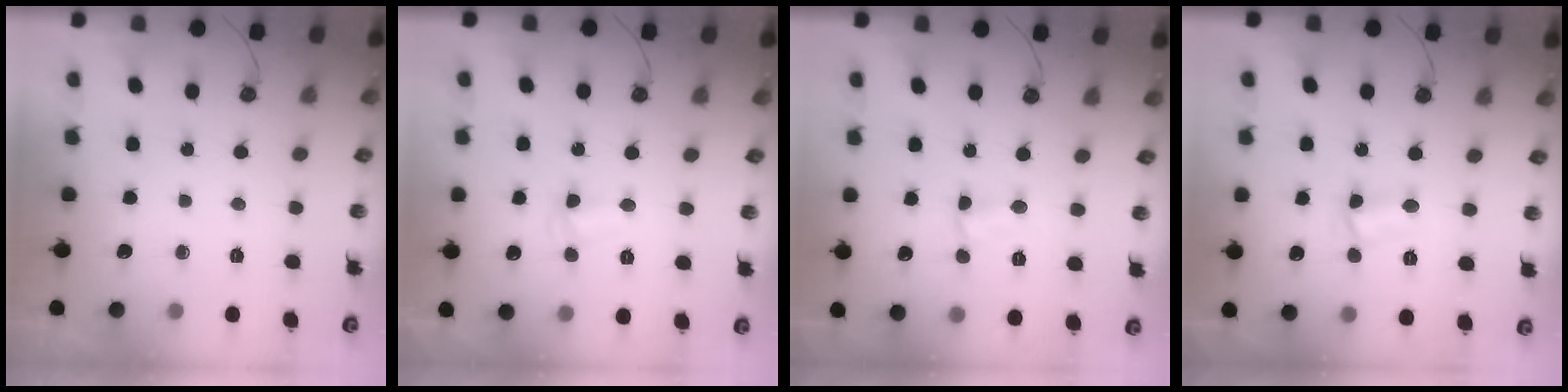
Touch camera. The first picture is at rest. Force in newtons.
{"total": 2.6, "press": 2.6, "slide": 0.6}
{"total": 2.8, "press": 2.8, "slide": 0.4}
{"total": 4.0, "press": 3.2, "slide": 2.4}